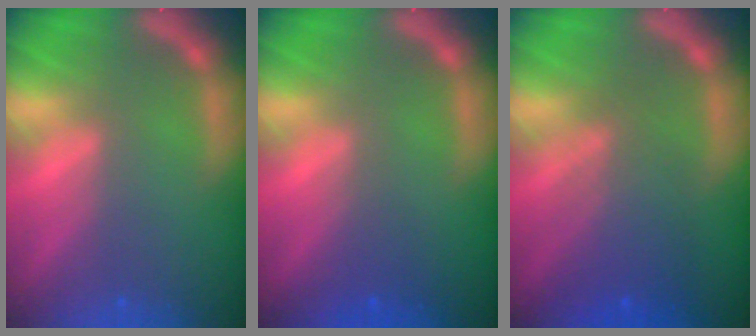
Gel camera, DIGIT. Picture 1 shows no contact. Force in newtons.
{"total": 1.4}
{"total": 5.6}